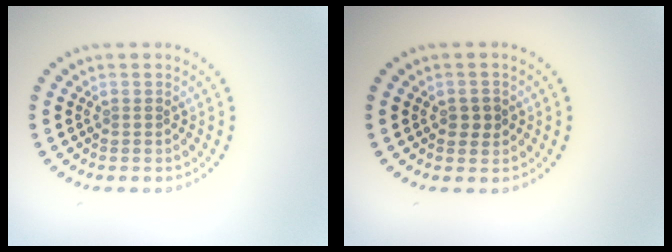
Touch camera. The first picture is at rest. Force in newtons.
{"total": 1.5, "press": 1.5, "slide": 0.1}